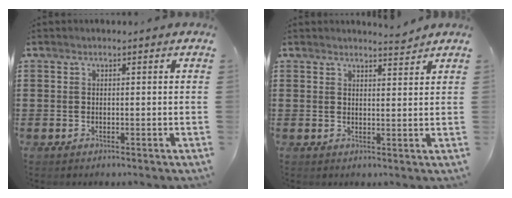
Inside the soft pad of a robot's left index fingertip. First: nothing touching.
{"total": 2.6, "force": [2.5, -0.1, 0.4], "torque": [-0.016, -0.005, 0.048]}